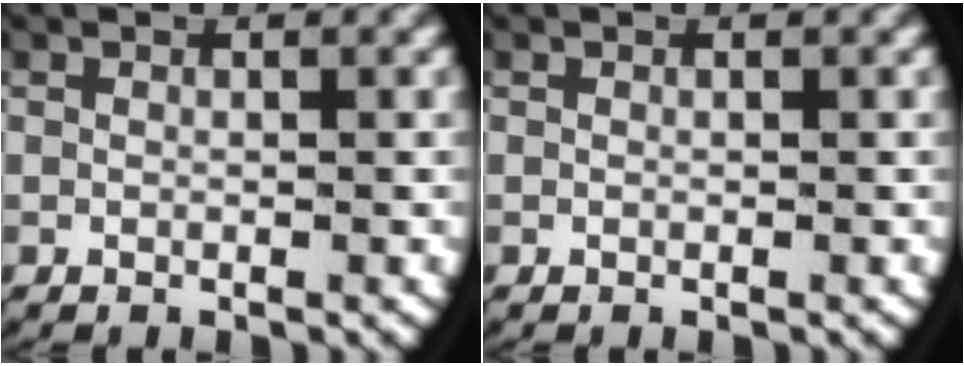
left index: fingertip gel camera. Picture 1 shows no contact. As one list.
[{"total": 0.0}]